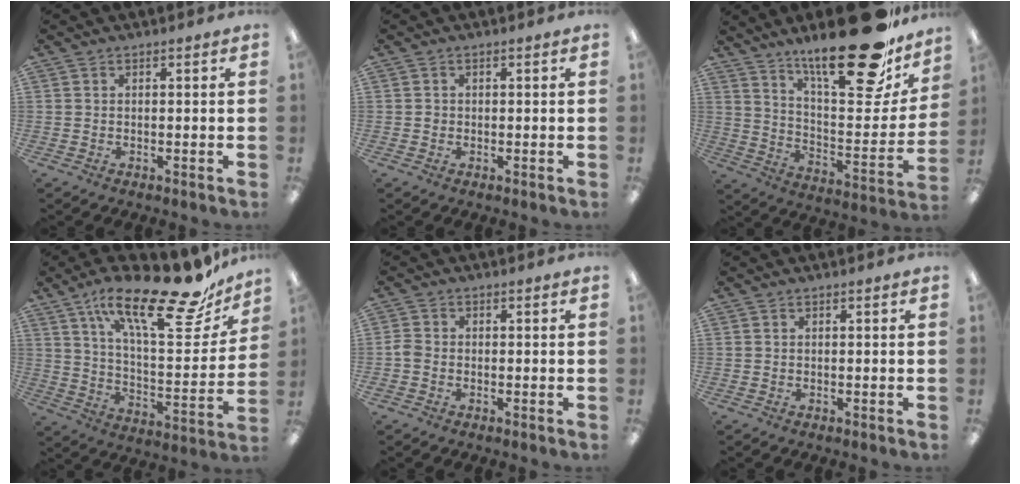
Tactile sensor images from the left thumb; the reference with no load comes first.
{"total": 0.7, "force": [-0.1, 0.7, 0.2], "torque": [-0.003, 0.003, -0.004]}
{"total": 27.2, "force": [20.1, 8.0, 16.4], "torque": [-0.222, -0.141, 0.322]}
{"total": 25.4, "force": [17.3, 7.5, 17.0], "torque": [-0.250, -0.112, 0.281]}
{"total": 1.9, "force": [-0.7, 1.5, 1.1], "torque": [-0.018, 0.005, -0.014]}
{"total": 0.0}